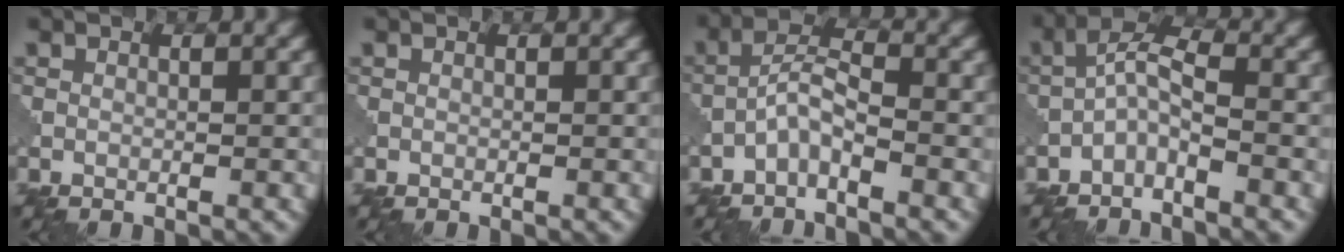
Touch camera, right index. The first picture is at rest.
{"total": 0.0}
{"total": 2.8, "force": [-1.9, 0.7, 2.0], "torque": [-0.041, 0.014, -0.045]}
{"total": 2.9, "force": [-1.8, 0.7, 2.1], "torque": [-0.044, 0.014, -0.044]}